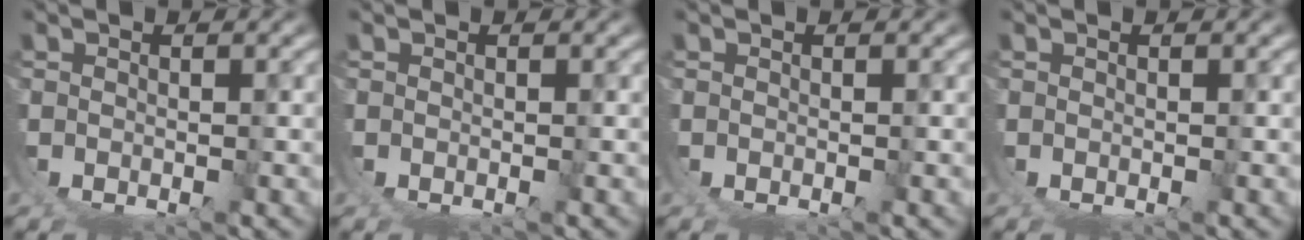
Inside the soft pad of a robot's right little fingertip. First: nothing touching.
{"total": 0.0}
{"total": 0.0}
{"total": 0.0}